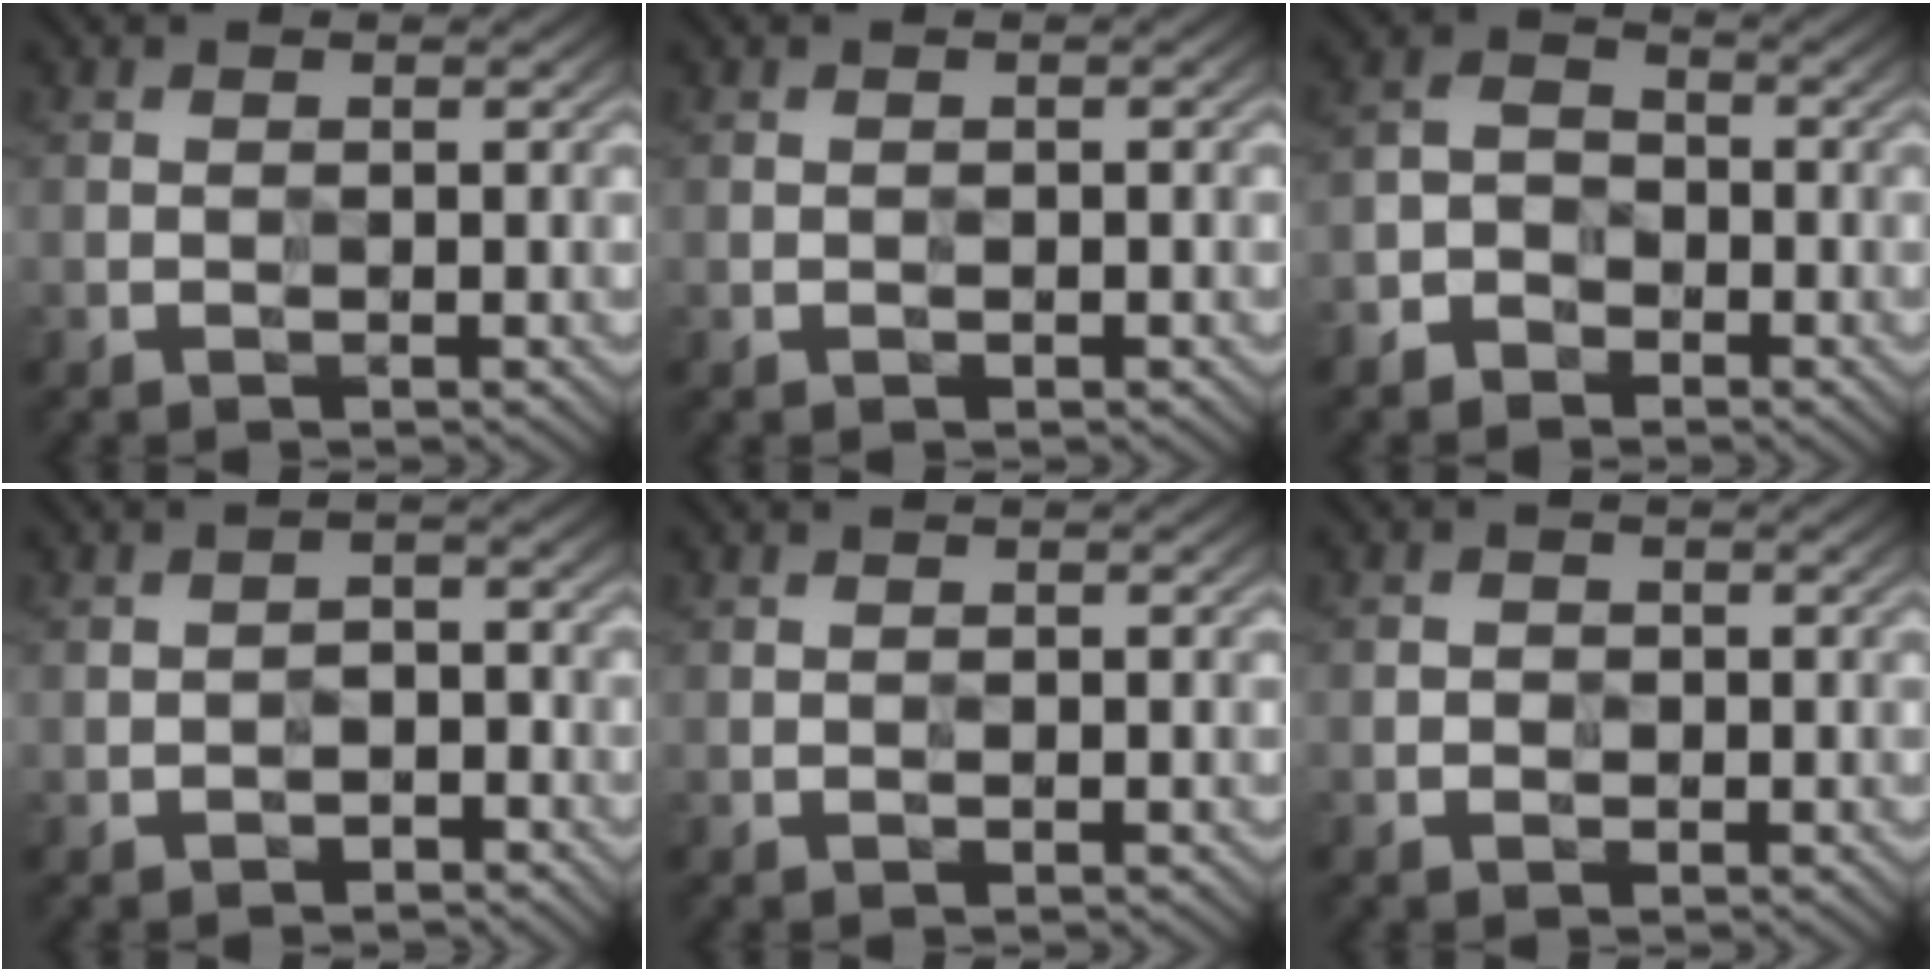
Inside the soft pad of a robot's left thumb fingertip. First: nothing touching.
{"total": 0.0}
{"total": 3.8, "force": [-2.7, 2.6, 1.0], "torque": [-0.016, 0.002, -0.061]}
{"total": 2.6, "force": [-1.6, 1.6, 1.4], "torque": [-0.019, 0.000, -0.030]}
{"total": 0.0}
{"total": 0.9, "force": [-0.4, 0.8, 0.1], "torque": [0.003, -0.006, -0.010]}